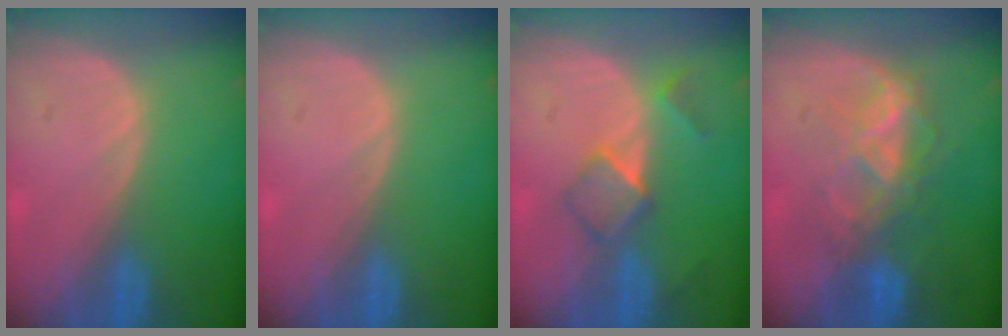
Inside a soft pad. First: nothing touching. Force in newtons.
{"total": 0.0}
{"total": 5.2, "press": 4.6, "slide": 2.4}
{"total": 6.8, "press": 6.6, "slide": 1.6}